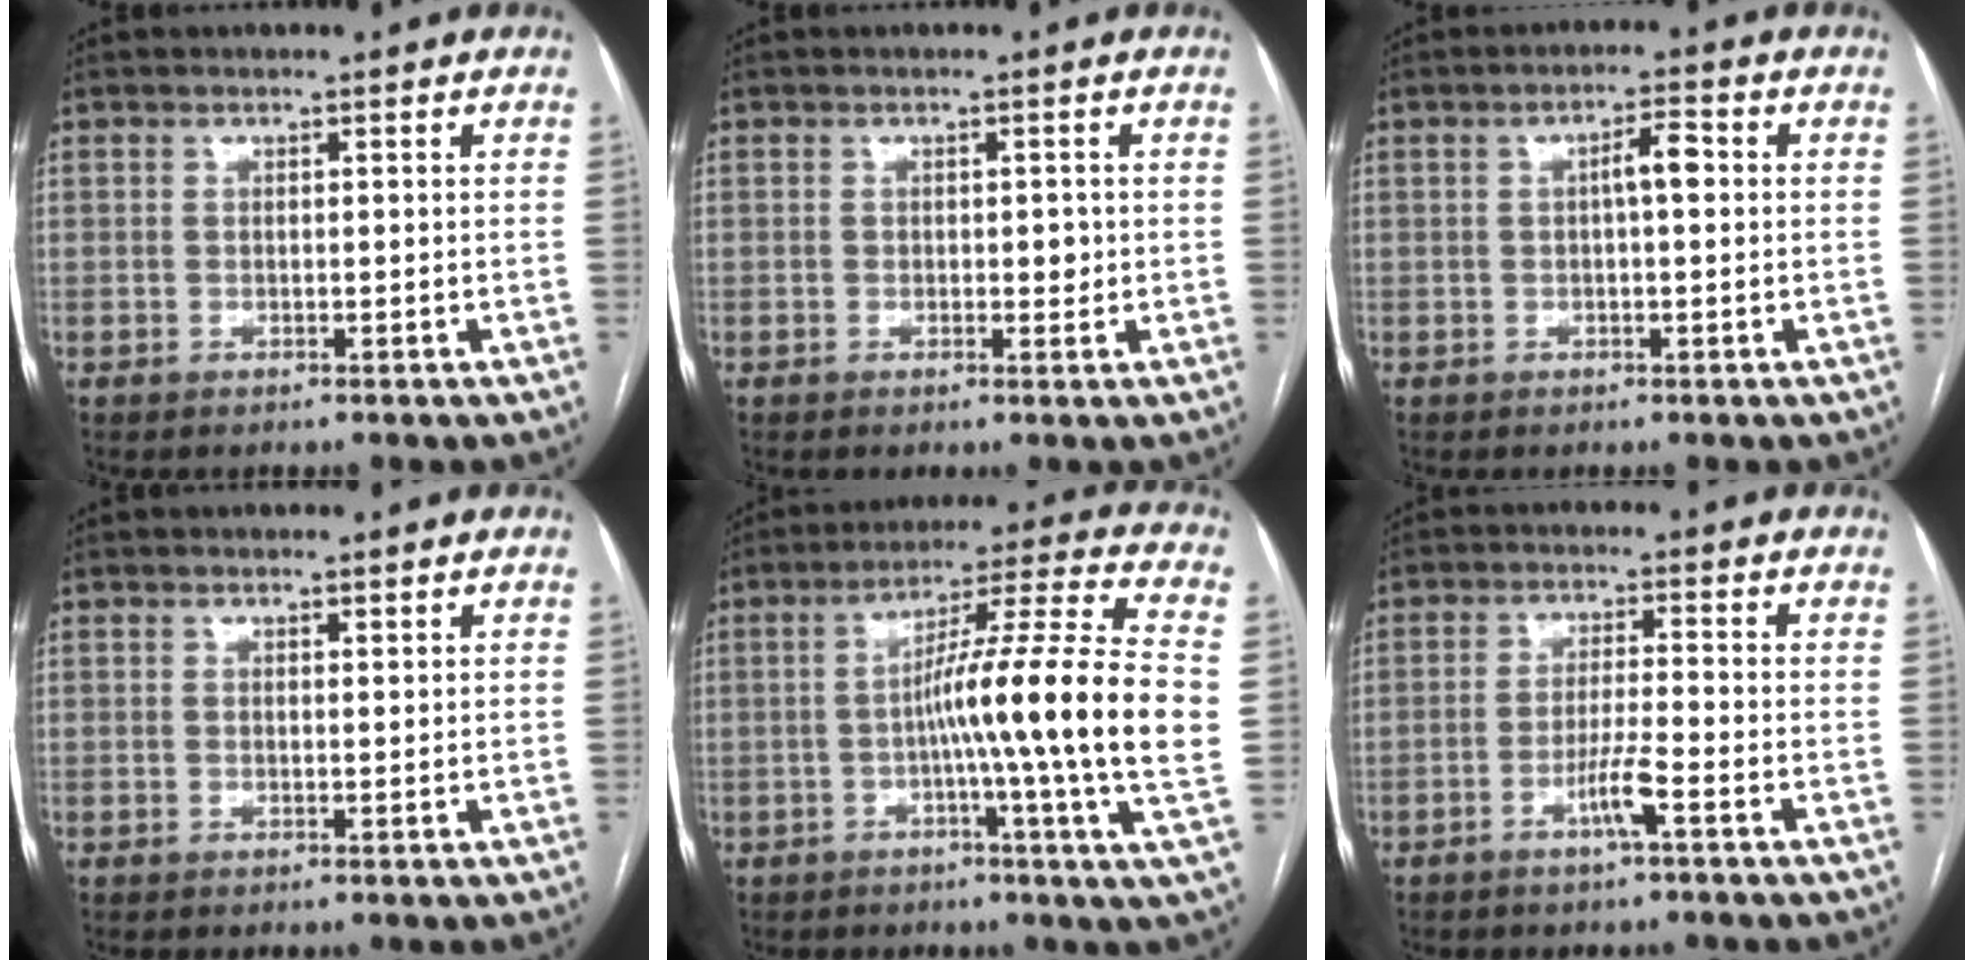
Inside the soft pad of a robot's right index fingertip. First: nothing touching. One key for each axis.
{"total": 1.8, "fx": 0.0, "fy": 1.0, "fz": 1.5, "tx": -0.018, "ty": 0.002, "tz": 0.001}
{"total": 3.5, "fx": 0.4, "fy": 0.8, "fz": 3.4, "tx": -0.054, "ty": 0.011, "tz": 0.003}
{"total": 0.6, "fx": 0.5, "fy": 0.1, "fz": 0.4, "tx": -0.006, "ty": -0.003, "tz": 0.006}
{"total": 17.6, "fx": -1.4, "fy": -1.8, "fz": 17.4, "tx": -0.271, "ty": 0.000, "tz": -0.036}
{"total": 4.2, "fx": -2.2, "fy": -0.3, "fz": 3.6, "tx": -0.070, "ty": -0.006, "tz": -0.043}